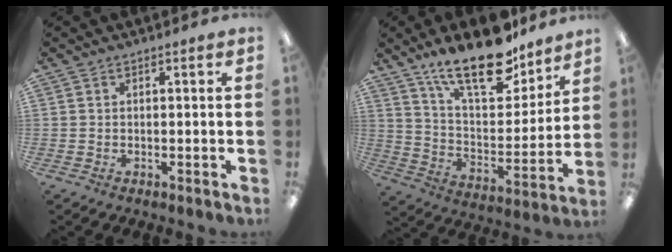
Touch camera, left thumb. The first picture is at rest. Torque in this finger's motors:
{"motor_torque": [1.04, 0.25, 1.44, -1.33, 0.15]}